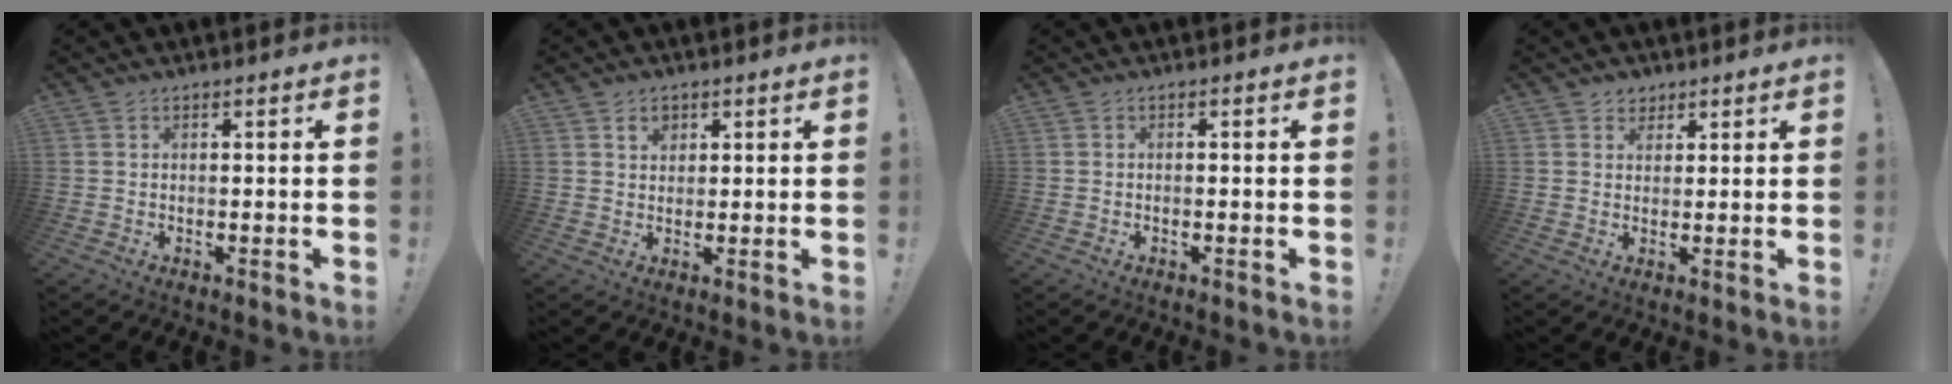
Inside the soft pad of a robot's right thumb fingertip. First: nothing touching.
{"total": 3.3, "force": [1.7, 2.4, 1.4], "torque": [-0.016, -0.004, 0.029]}
{"total": 0.0}
{"total": 3.4, "force": [2.3, 2.5, -0.1], "torque": [0.016, -0.015, 0.040]}